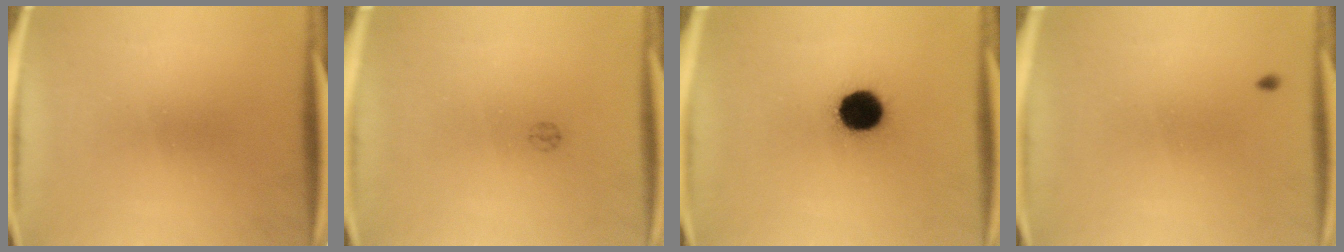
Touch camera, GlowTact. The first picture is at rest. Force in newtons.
{"total": 1.0}
{"total": 11.1}
{"total": 0.9}